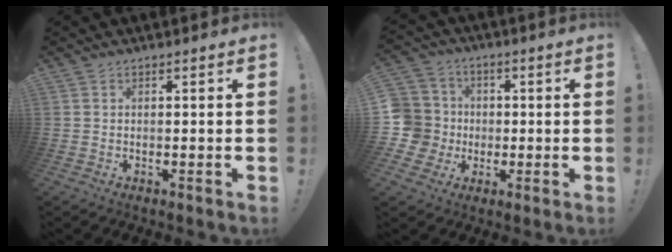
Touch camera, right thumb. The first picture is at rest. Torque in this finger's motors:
{"motor_torque": [0.25, 0.14, -0.09, -0.49, 0.00]}